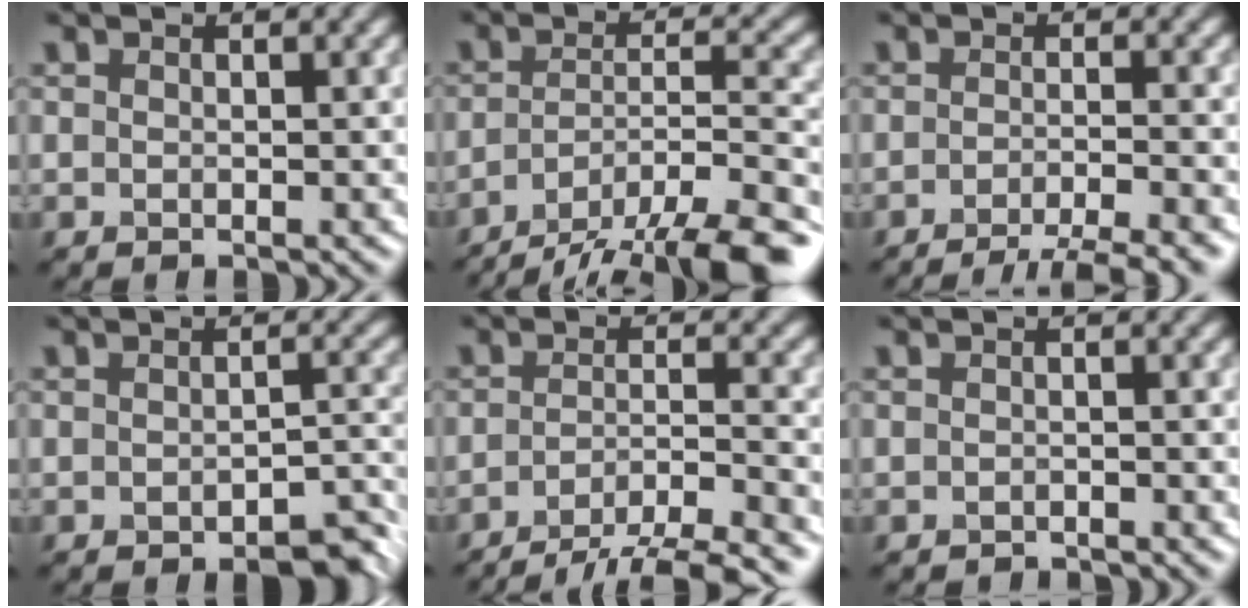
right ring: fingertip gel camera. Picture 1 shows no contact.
{"total": 12.2, "force": [-9.3, 3.4, 7.2], "torque": [-0.110, -0.011, -0.135]}
{"total": 5.5, "force": [-3.9, 1.0, 3.8], "torque": [-0.048, -0.003, -0.060]}
{"total": 2.7, "force": [-1.8, 0.8, 1.8], "torque": [-0.022, 0.006, -0.025]}
{"total": 7.0, "force": [-5.4, 1.6, 4.3], "torque": [-0.059, -0.001, -0.080]}
{"total": 1.3, "force": [-1.3, 0.1, 0.0], "torque": [0.002, -0.005, -0.022]}